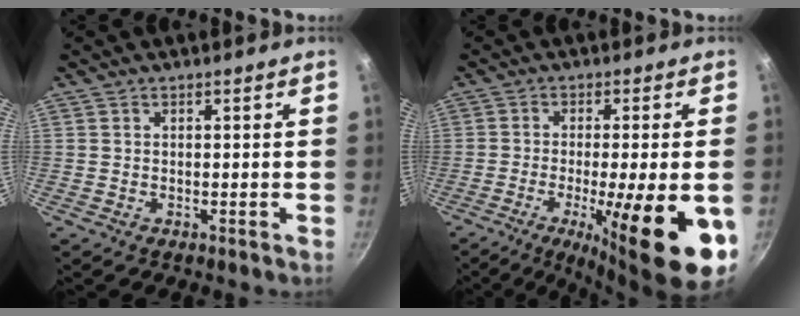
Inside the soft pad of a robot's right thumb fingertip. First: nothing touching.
{"total": 18.3, "force": [-6.0, 4.2, 16.8], "torque": [-0.236, -0.004, -0.083]}